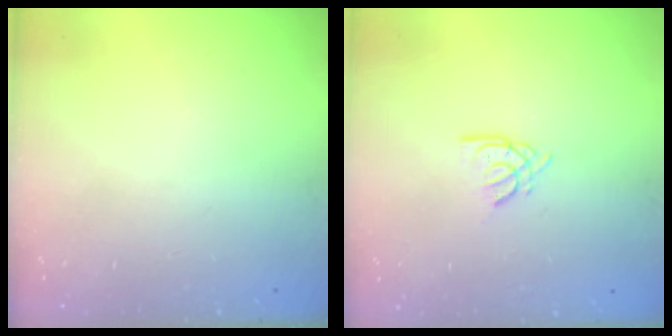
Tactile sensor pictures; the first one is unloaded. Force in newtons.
{"total": 3.3, "press": 3.3, "slide": 0.3}